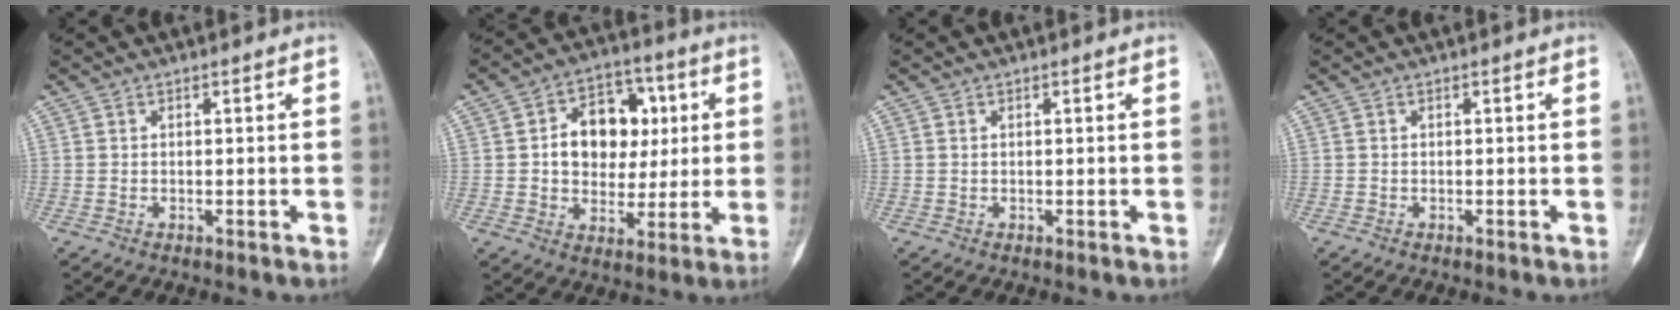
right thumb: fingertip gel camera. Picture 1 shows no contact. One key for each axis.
{"total": 14.0, "fx": 2.3, "fy": 10.5, "fz": 8.9, "tx": -0.083, "ty": 0.011, "tz": 0.036}
{"total": 0.0}
{"total": 0.0}